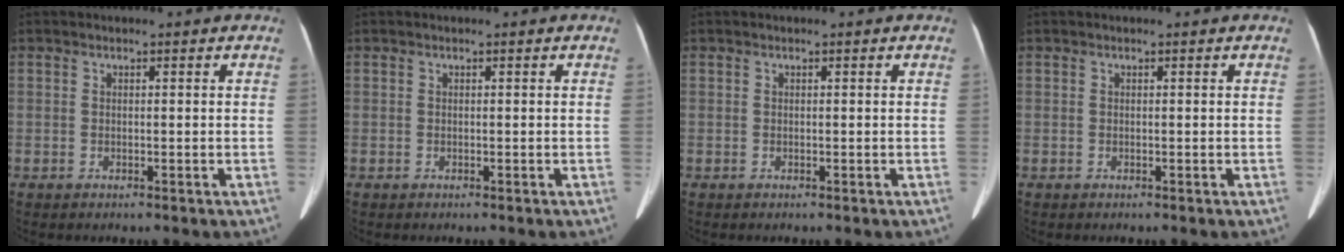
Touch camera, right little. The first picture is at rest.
{"total": 0.0}
{"total": 0.0}
{"total": 0.0}